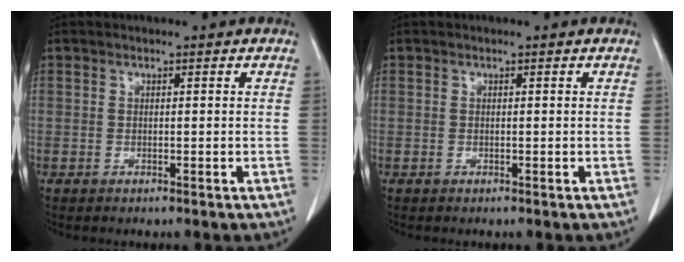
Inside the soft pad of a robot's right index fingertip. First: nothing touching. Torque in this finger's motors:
{"motor_torque": [0.01, -0.01, 0.03, 0.00]}